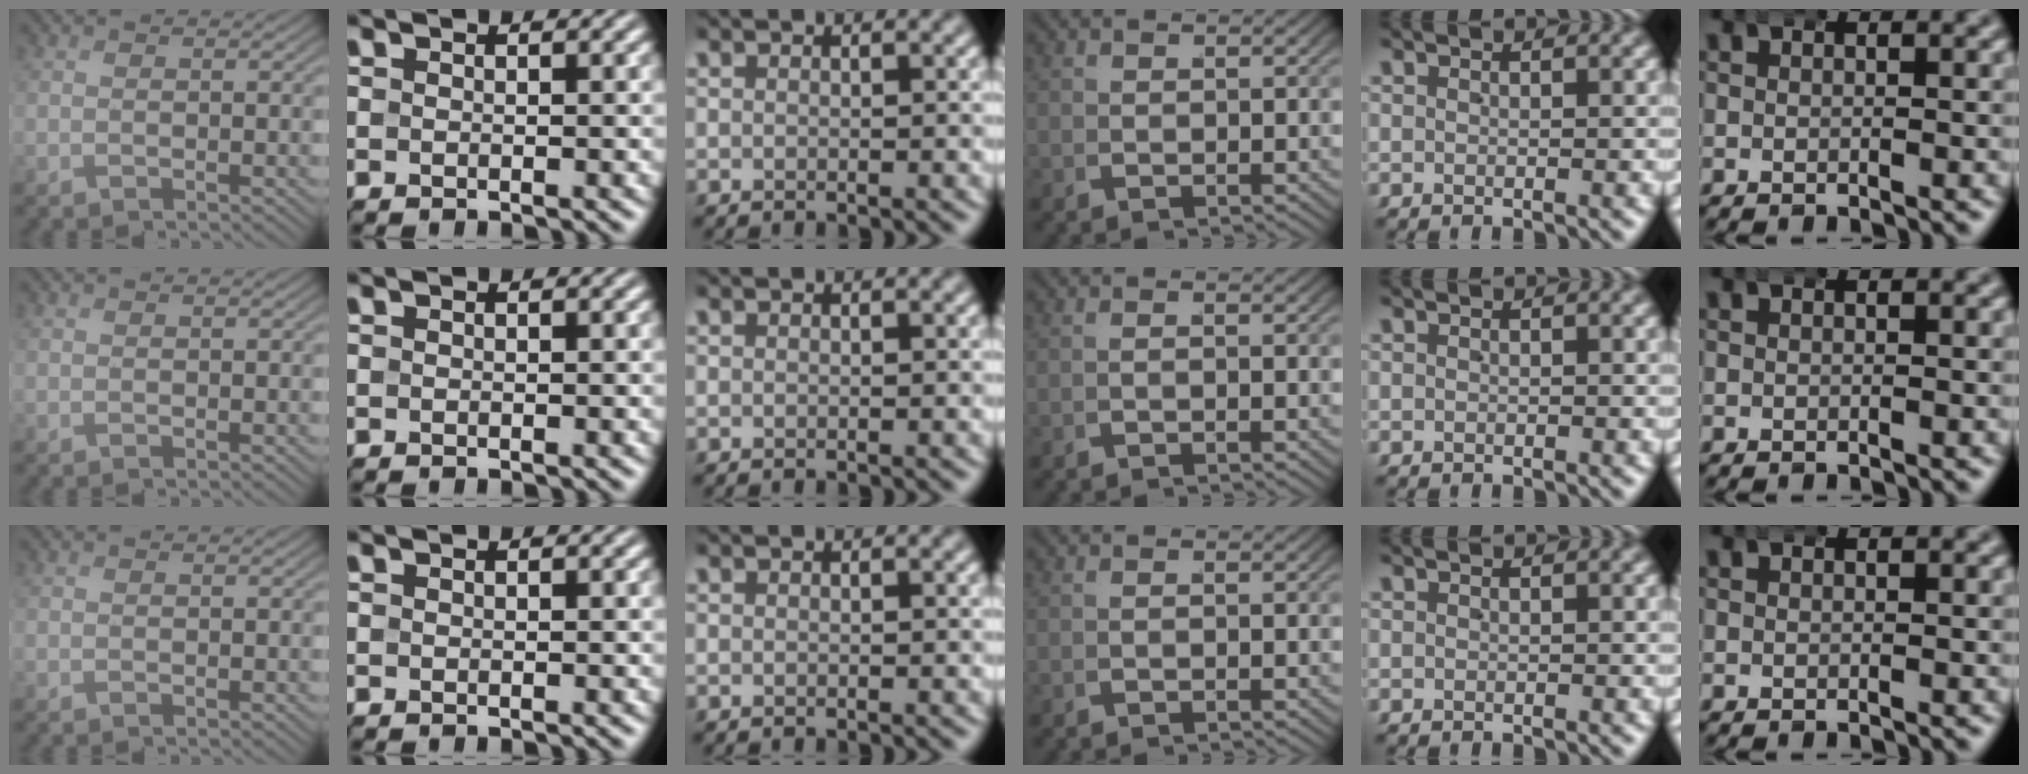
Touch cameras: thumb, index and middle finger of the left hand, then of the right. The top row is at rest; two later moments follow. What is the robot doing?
{"motion": "wrap", "object": "aluminum foil"}